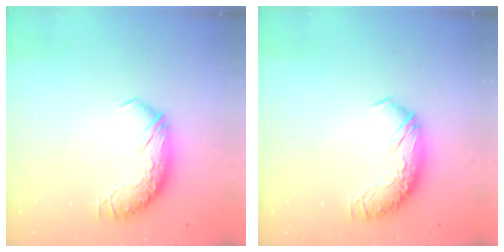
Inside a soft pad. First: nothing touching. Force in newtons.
{"total": 0.0}